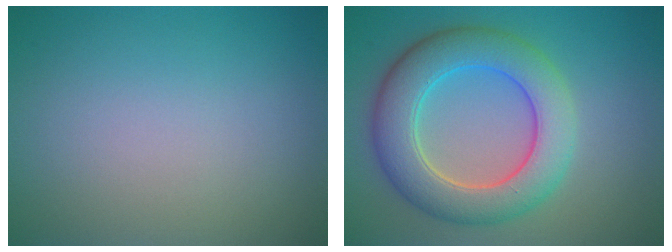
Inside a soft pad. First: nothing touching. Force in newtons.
{"total": 7.6, "press": 7.6, "slide": 0.6}